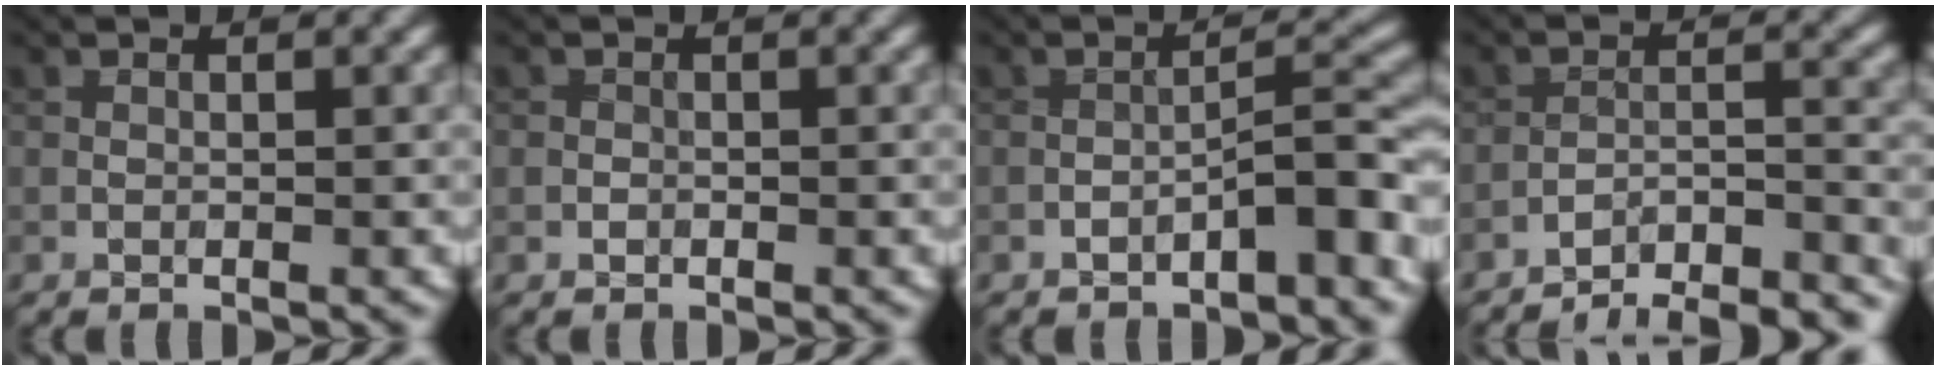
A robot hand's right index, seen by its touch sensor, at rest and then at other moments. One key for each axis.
{"total": 0.6, "fx": -0.2, "fy": 0.5, "fz": 0.0, "tx": 0.003, "ty": -0.003, "tz": -0.005}
{"total": 3.6, "fx": -2.4, "fy": 0.7, "fz": 2.6, "tx": -0.039, "ty": 0.022, "tz": -0.039}
{"total": 13.1, "fx": -12.5, "fy": 2.4, "fz": 3.1, "tx": -0.032, "ty": 0.001, "tz": -0.151}